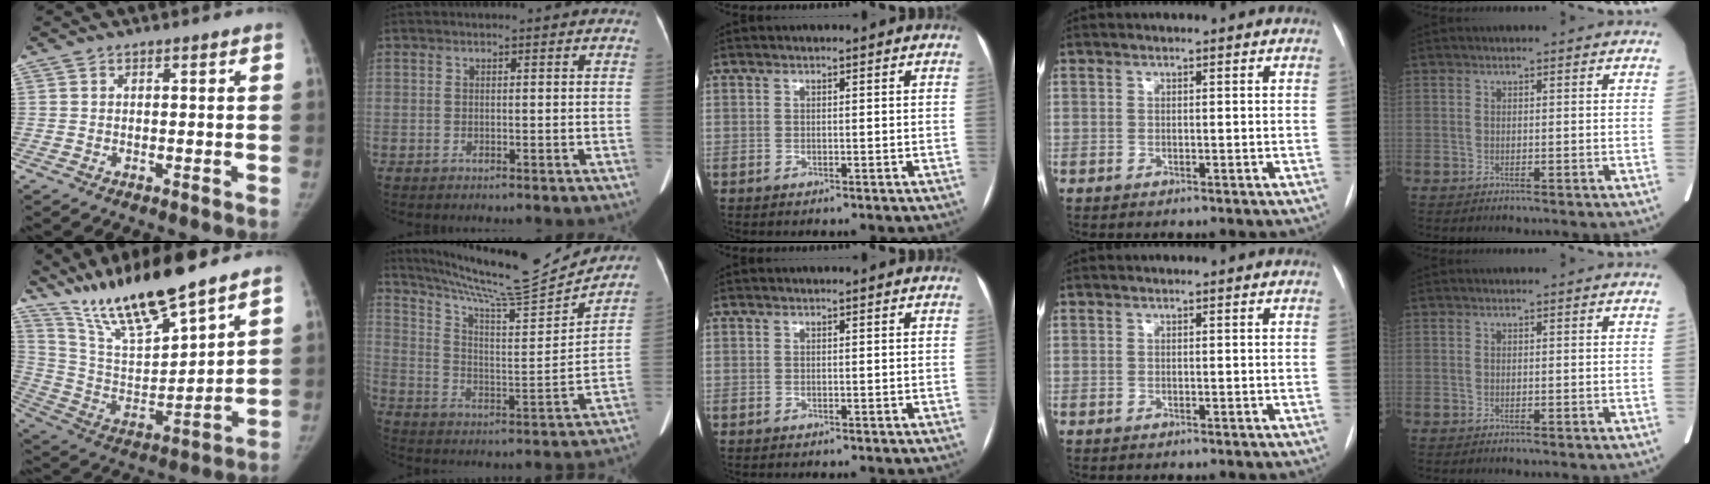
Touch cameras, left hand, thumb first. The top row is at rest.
{"thumb": {"total": 18.3, "force": [14.9, 2.9, 10.1], "torque": [-0.164, -0.078, 0.288]}, "index": {"total": 19.0, "force": [17.9, -0.1, 6.3], "torque": [-0.120, -0.046, 0.275]}}